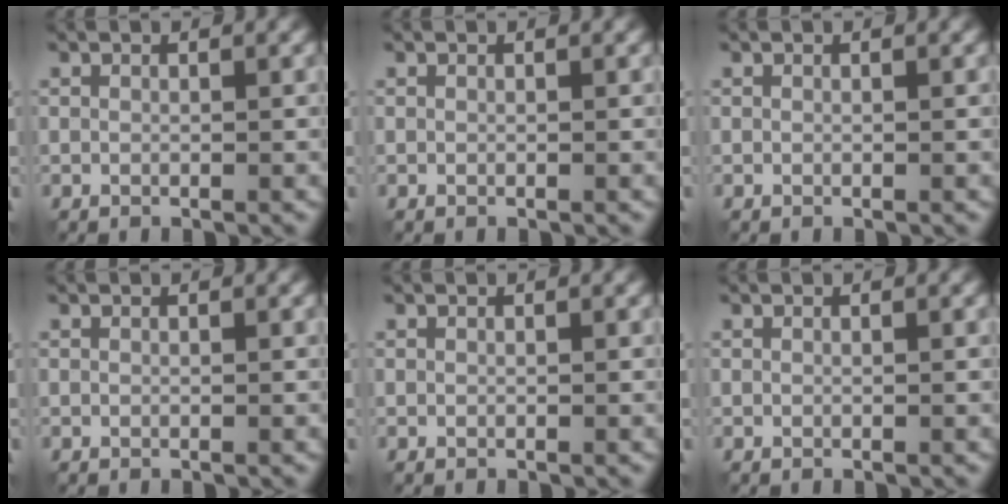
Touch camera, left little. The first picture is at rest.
{"total": 0.0}
{"total": 0.0}
{"total": 0.0}
{"total": 0.0}
{"total": 0.0}